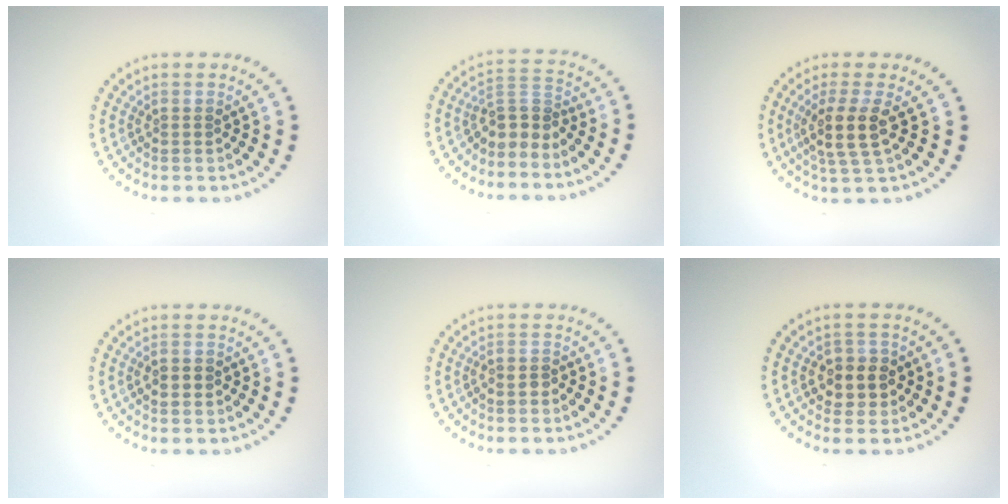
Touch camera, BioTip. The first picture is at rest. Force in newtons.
{"total": 2.9, "press": 2.0, "slide": 2.0}
{"total": 3.4, "press": 2.8, "slide": 2.0}
{"total": 1.8, "press": 1.8, "slide": 0.0}
{"total": 0.9, "press": 0.7, "slide": 0.6}
{"total": 2.7, "press": 2.6, "slide": 0.6}